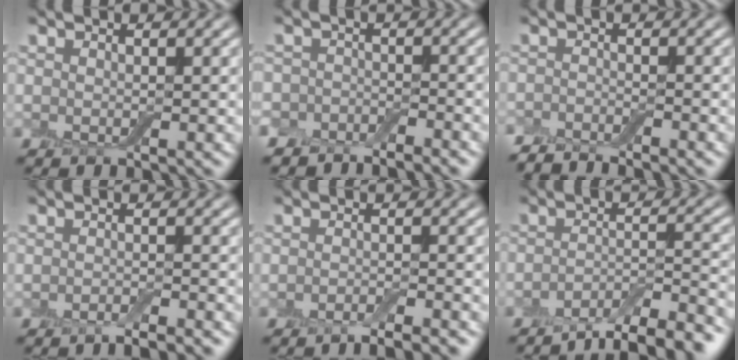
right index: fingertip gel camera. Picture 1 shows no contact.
{"total": 3.2, "force": [-2.9, 1.3, 0.3], "torque": [0.005, 0.005, -0.053]}
{"total": 2.4, "force": [-2.3, 0.2, 0.2], "torque": [-0.004, 0.000, -0.051]}
{"total": 1.9, "force": [-1.7, 0.1, 0.9], "torque": [-0.012, -0.001, -0.029]}
{"total": 2.6, "force": [-2.1, 0.2, 1.4], "torque": [-0.018, 0.000, -0.035]}
{"total": 7.3, "force": [-5.8, 1.8, 4.0], "torque": [-0.060, 0.001, -0.095]}